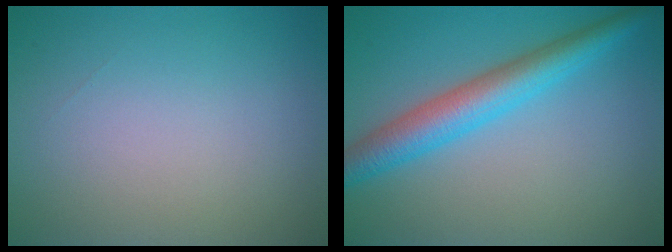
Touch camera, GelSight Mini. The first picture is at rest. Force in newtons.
{"total": 5.0, "press": 5.0, "slide": 0.1}